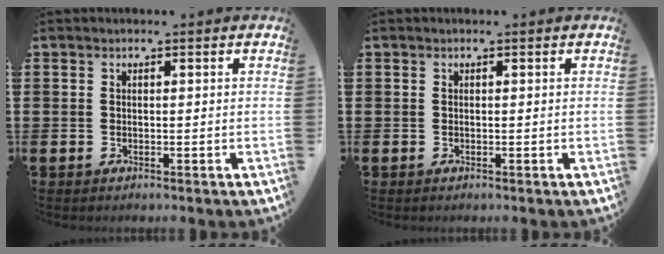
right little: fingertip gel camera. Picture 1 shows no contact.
{"total": 0.0}